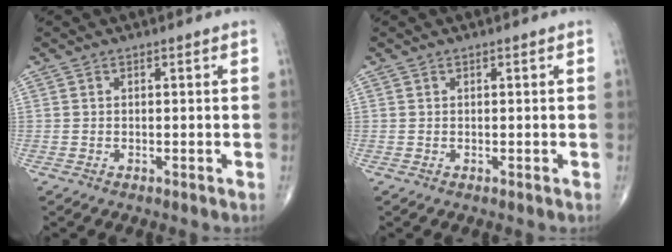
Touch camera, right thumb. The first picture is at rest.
{"total": 0.0}